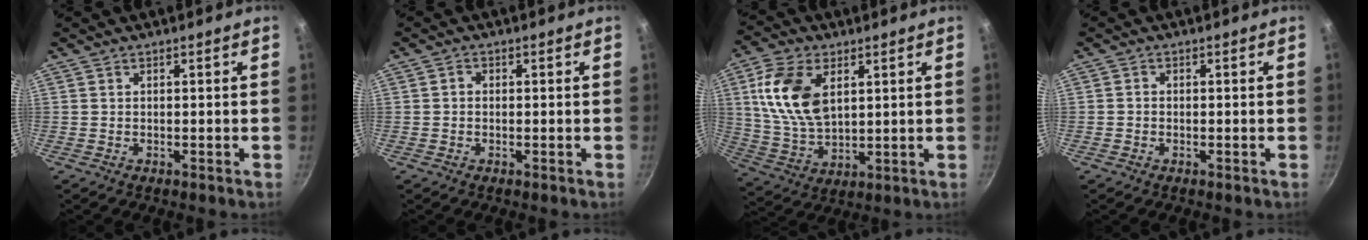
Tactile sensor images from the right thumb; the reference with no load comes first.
{"total": 1.2, "force": [0.0, 1.0, 0.7], "torque": [-0.012, 0.007, -0.002]}
{"total": 14.4, "force": [4.3, 8.6, 10.7], "torque": [-0.194, -0.016, 0.091]}
{"total": 0.9, "force": [-0.4, 0.8, 0.3], "torque": [-0.004, 0.002, -0.009]}